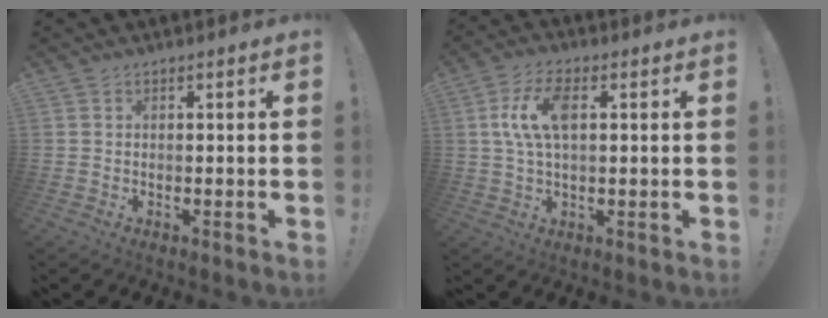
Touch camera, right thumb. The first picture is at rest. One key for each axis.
{"total": 9.9, "fx": 2.0, "fy": 5.0, "fz": 8.3, "tx": -0.169, "ty": 0.004, "tz": 0.034}